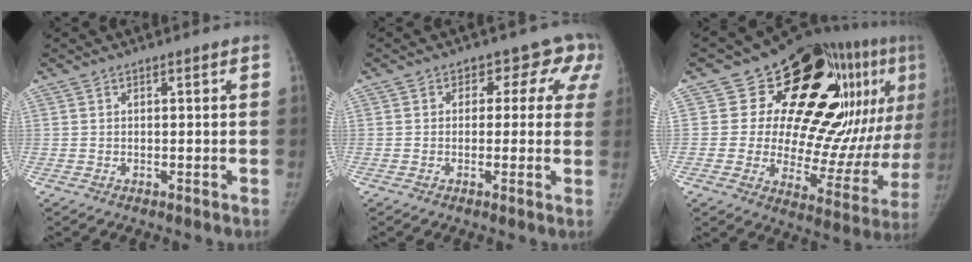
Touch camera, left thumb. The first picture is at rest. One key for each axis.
{"total": 7.1, "fx": 2.7, "fy": 5.5, "fz": 3.5, "tx": 0.014, "ty": 0.003, "tz": 0.010}
{"total": 27.0, "fx": 10.3, "fy": 14.2, "fz": 20.5, "tx": -0.217, "ty": -0.015, "tz": 0.158}